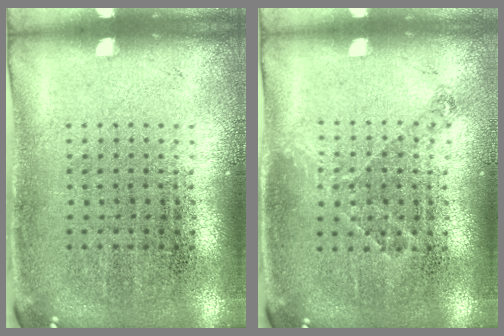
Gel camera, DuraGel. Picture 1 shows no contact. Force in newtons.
{"total": 0.9, "press": 0.7, "slide": 0.5}